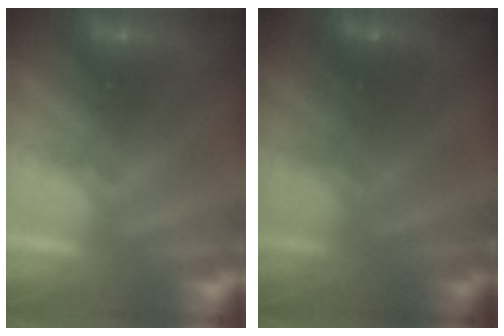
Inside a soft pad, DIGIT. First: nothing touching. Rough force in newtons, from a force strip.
{"total": 1.9}